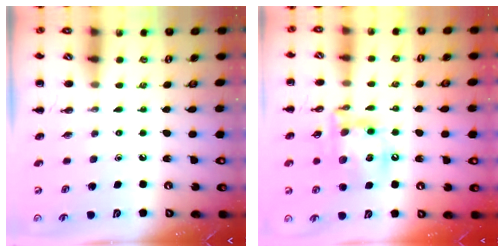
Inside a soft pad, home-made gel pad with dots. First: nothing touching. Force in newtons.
{"total": 14.4, "press": 14.2, "slide": 2.7}